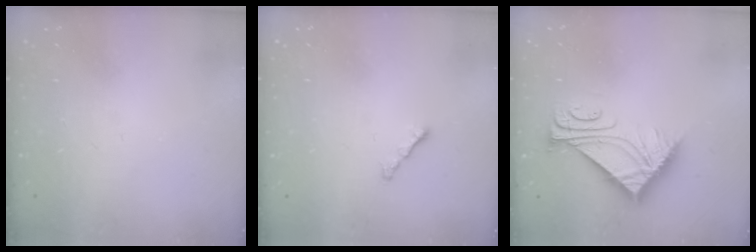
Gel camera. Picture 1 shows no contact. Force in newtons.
{"total": 1.7, "press": 1.6, "slide": 0.6}
{"total": 9.4, "press": 9.4, "slide": 0.2}